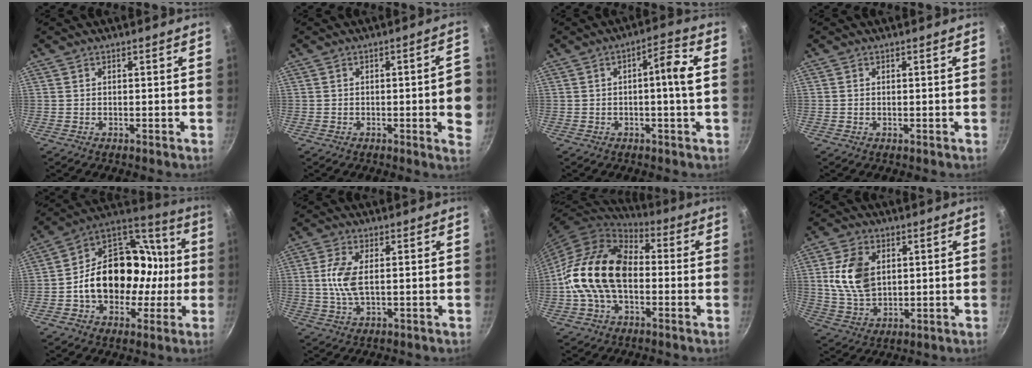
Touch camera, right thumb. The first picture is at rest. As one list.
[{"total": 8.5, "force": [-1.0, 2.2, 8.2], "torque": [-0.079, 0.014, -0.011]}, {"total": 4.1, "force": [-0.1, 0.5, 4.1], "torque": [-0.073, 0.016, 0.000]}, {"total": 0.0}, {"total": 22.8, "force": [-2.2, 17.6, 14.4], "torque": [-0.203, 0.063, -0.036]}, {"total": 6.4, "force": [0.6, 2.6, 5.8], "torque": [-0.133, 0.002, 0.012]}, {"total": 18.9, "force": [-1.5, 12.5, 14.1], "torque": [-0.231, 0.039, -0.043]}, {"total": 11.2, "force": [2.3, 7.4, 8.0], "torque": [-0.137, -0.011, 0.048]}]